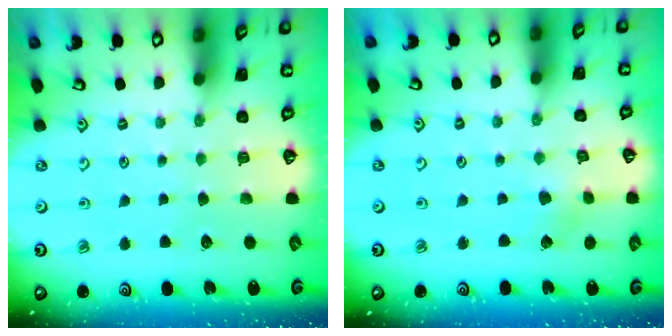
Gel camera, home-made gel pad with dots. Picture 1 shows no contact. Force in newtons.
{"total": 2.1, "press": 2.1, "slide": 0.3}